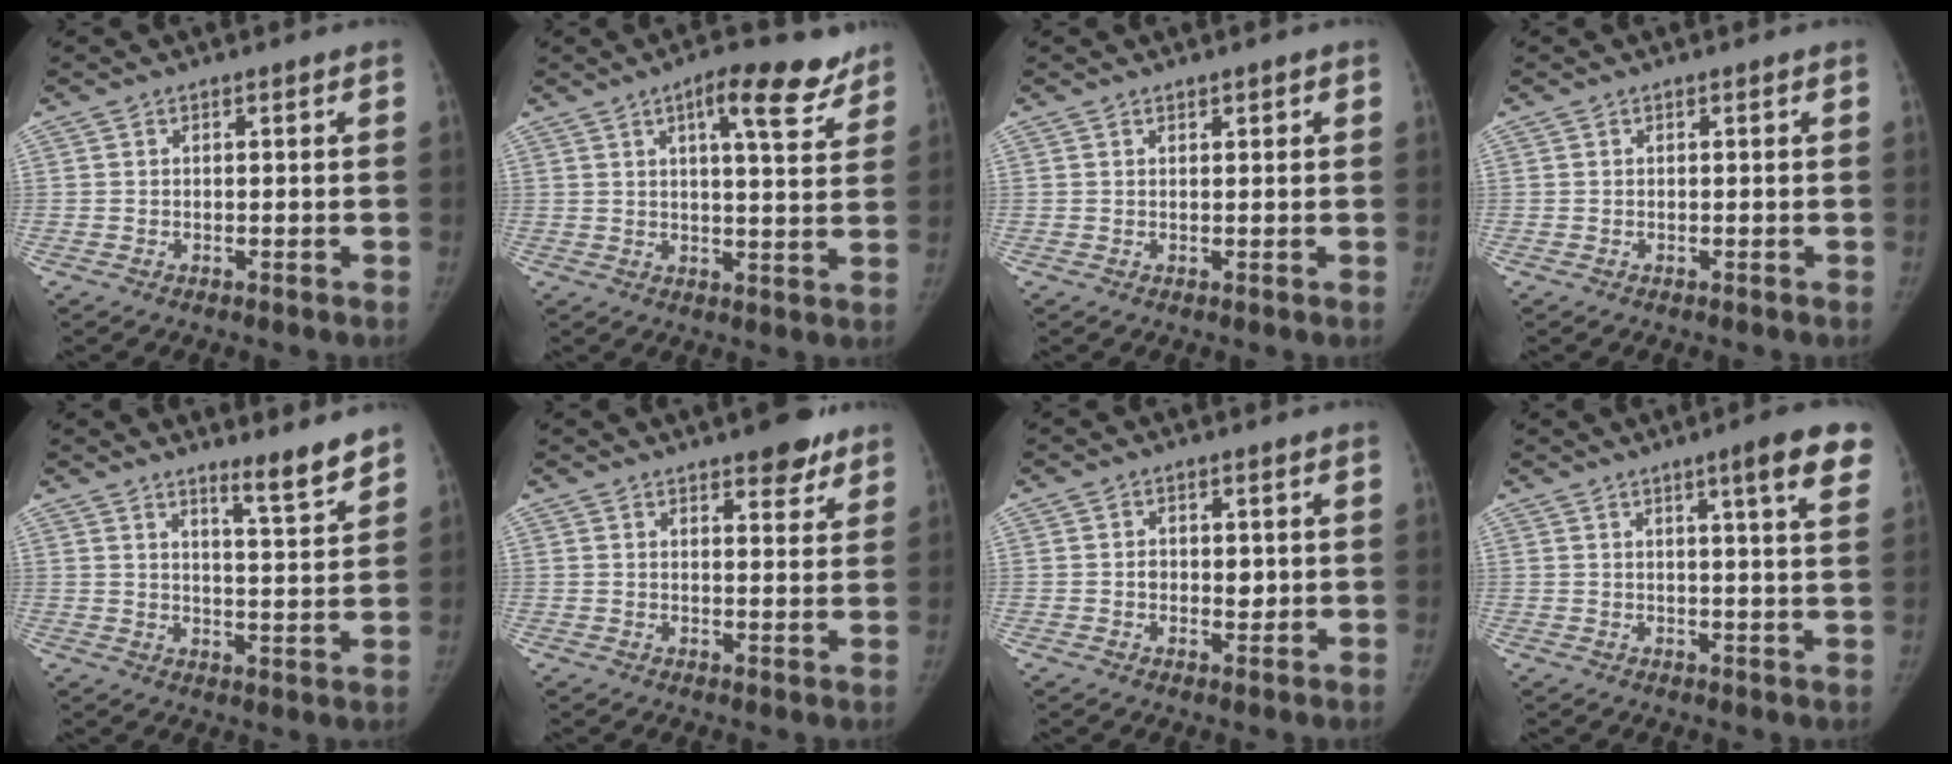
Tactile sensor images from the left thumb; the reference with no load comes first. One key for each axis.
{"total": 10.8, "fx": 6.5, "fy": 3.4, "fz": 7.9, "tx": -0.085, "ty": -0.022, "tz": 0.088}
{"total": 0.9, "fx": 0.6, "fy": 0.4, "fz": 0.6, "tx": -0.004, "ty": -0.001, "tz": 0.008}
{"total": 0.0}
{"total": 6.7, "fx": 5.6, "fy": 0.4, "fz": 3.7, "tx": -0.046, "ty": -0.054, "tz": 0.086}
{"total": 6.9, "fx": 4.8, "fy": 2.5, "fz": 4.2, "tx": -0.028, "ty": -0.024, "tz": 0.061}
{"total": 3.5, "fx": 0.2, "fy": 2.6, "fz": 2.4, "tx": -0.018, "ty": -0.001, "tz": 0.004}
{"total": 8.9, "fx": 5.1, "fy": 0.8, "fz": 7.2, "tx": -0.082, "ty": -0.022, "tz": 0.058}